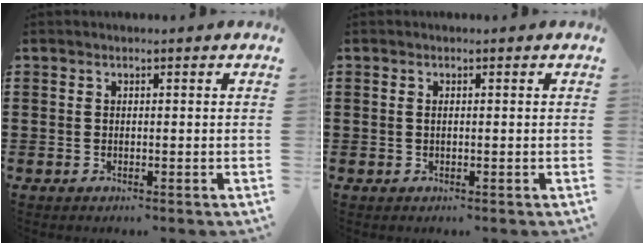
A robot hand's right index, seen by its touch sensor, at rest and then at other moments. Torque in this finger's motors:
{"motor_torque": [-0.12, 0.64, -0.08, -0.01]}